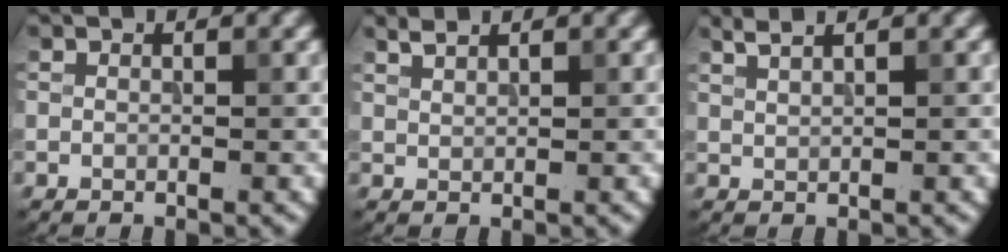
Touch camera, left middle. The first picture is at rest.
{"total": 1.2, "force": [1.1, 0.2, 0.4], "torque": [-0.009, 0.000, 0.024]}
{"total": 2.6, "force": [1.9, 0.9, 1.5], "torque": [-0.011, 0.010, 0.016]}